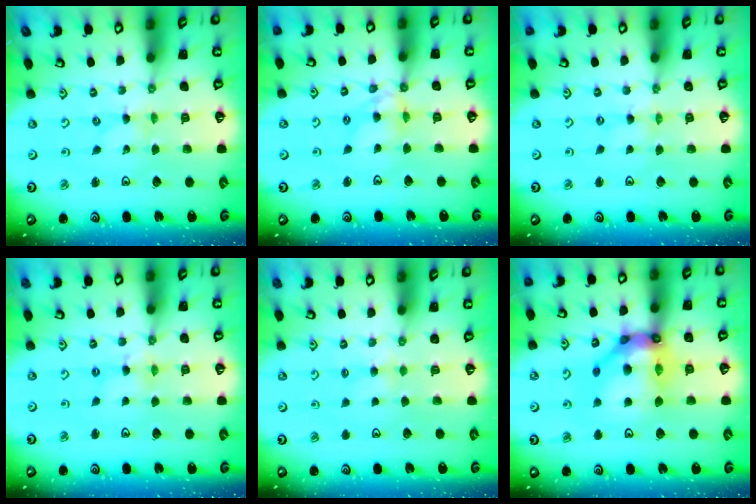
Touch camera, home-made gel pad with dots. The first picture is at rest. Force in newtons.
{"total": 7.7, "press": 7.6, "slide": 0.8}
{"total": 0.0}
{"total": 3.3, "press": 3.3, "slide": 0.3}
{"total": 2.7, "press": 2.7, "slide": 0.5}
{"total": 17.0, "press": 16.9, "slide": 1.8}